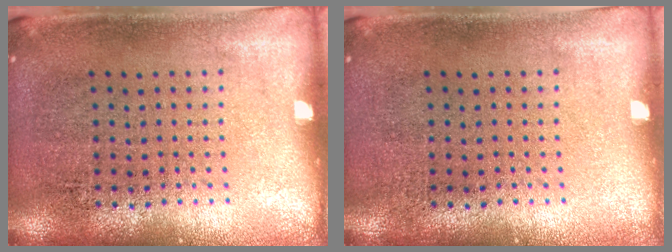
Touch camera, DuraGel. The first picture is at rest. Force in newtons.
{"total": 0.0}